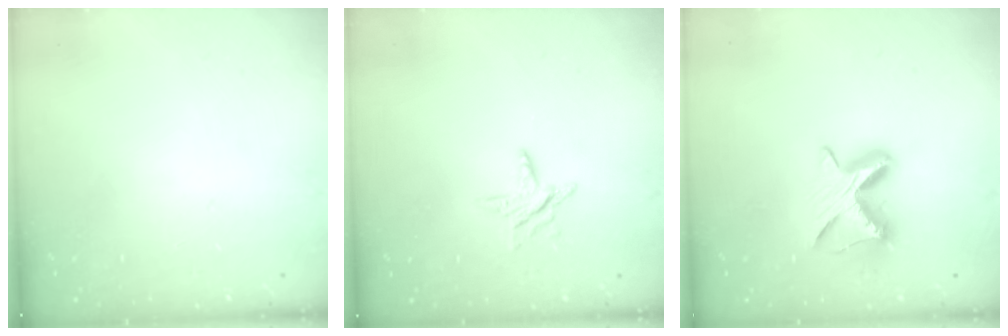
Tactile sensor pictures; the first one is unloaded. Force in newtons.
{"total": 6.2, "press": 6.2, "slide": 0.4}
{"total": 8.9, "press": 8.9, "slide": 0.1}